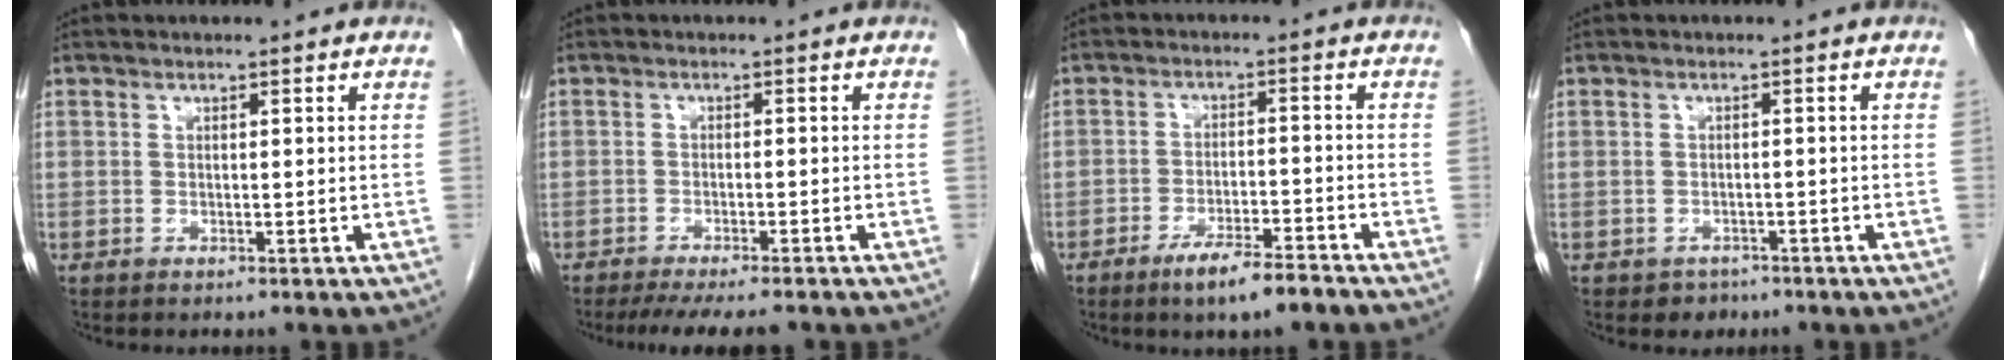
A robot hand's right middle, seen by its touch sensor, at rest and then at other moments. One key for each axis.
{"total": 8.6, "fx": -7.3, "fy": 1.1, "fz": 4.4, "tx": -0.055, "ty": -0.012, "tz": -0.105}
{"total": 6.5, "fx": -4.7, "fy": 0.6, "fz": 4.4, "tx": -0.077, "ty": -0.007, "tz": -0.078}
{"total": 2.0, "fx": -1.3, "fy": 1.5, "fz": 0.1, "tx": -0.008, "ty": 0.006, "tz": -0.015}